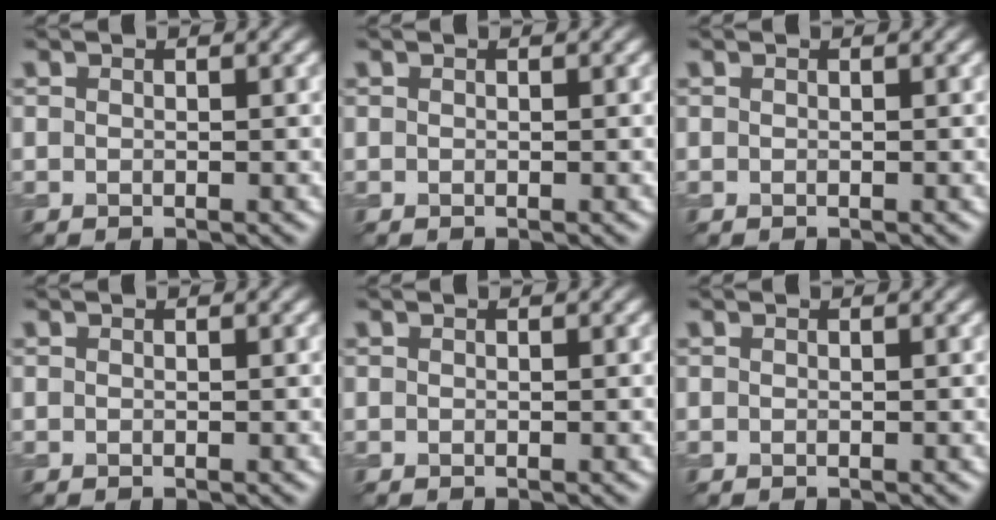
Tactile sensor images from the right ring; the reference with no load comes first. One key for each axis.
{"total": 0.0}
{"total": 0.0}
{"total": 0.0}
{"total": 0.0}
{"total": 0.0}